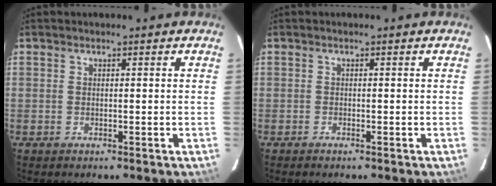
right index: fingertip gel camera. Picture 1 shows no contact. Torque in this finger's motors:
{"motor_torque": [-0.02, -0.07, 0.08, 0.01]}